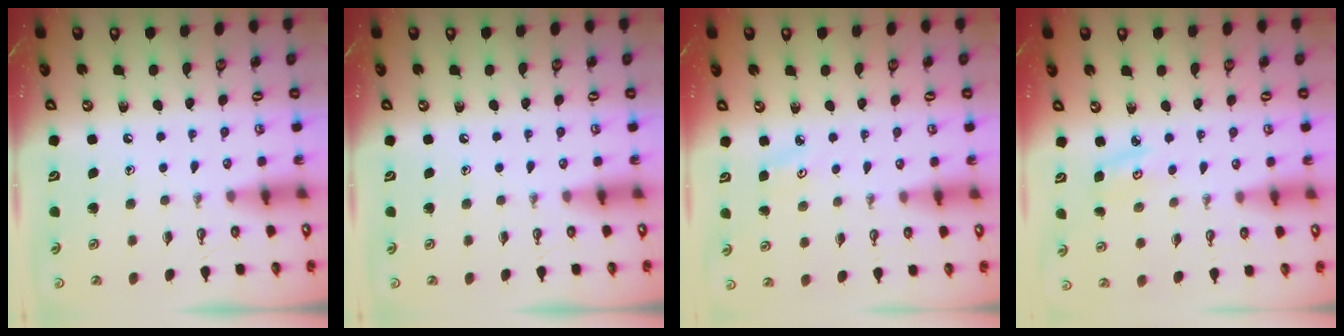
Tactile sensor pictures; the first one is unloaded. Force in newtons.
{"total": 0.0}
{"total": 3.1, "press": 3.1, "slide": 0.5}
{"total": 3.9, "press": 3.9, "slide": 0.5}